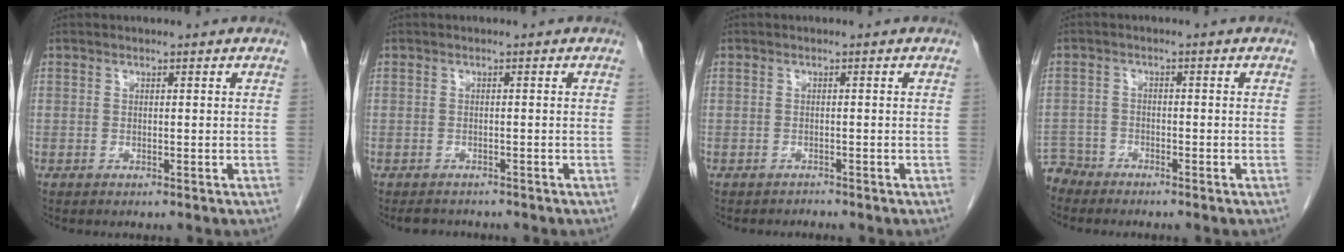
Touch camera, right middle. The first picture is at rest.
{"total": 2.9, "force": [-2.6, 1.0, 0.6], "torque": [-0.013, -0.006, -0.036]}
{"total": 0.7, "force": [-0.6, 0.0, -0.3], "torque": [-0.006, -0.007, -0.011]}
{"total": 3.7, "force": [-3.5, 0.9, -0.7], "torque": [0.016, -0.006, -0.069]}